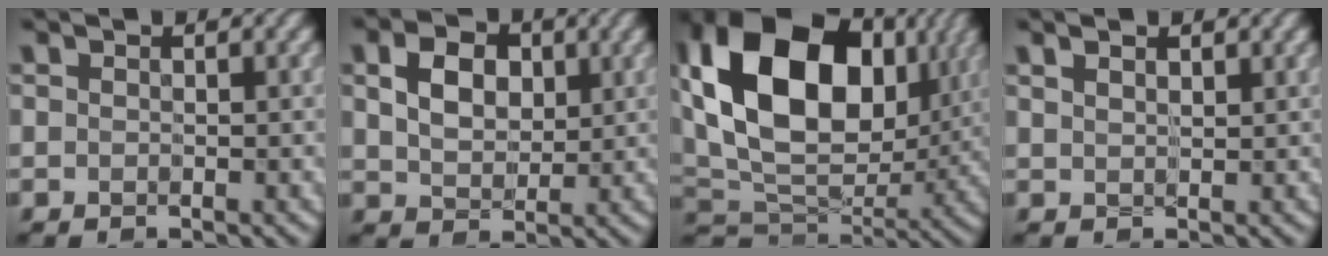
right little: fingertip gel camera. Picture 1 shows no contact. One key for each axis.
{"total": 4.3, "fx": 0.9, "fy": 3.0, "fz": 2.9, "tx": -0.058, "ty": 0.002, "tz": 0.011}
{"total": 18.1, "fx": 4.4, "fy": 12.3, "fz": 12.5, "tx": -0.246, "ty": 0.011, "tz": 0.084}
{"total": 1.9, "fx": 1.2, "fy": 0.8, "fz": 1.2, "tx": -0.016, "ty": 0.009, "tz": 0.012}